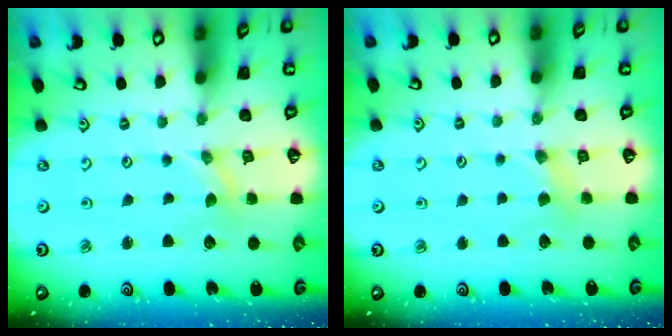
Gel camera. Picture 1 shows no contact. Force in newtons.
{"total": 2.8, "press": 2.7, "slide": 0.5}